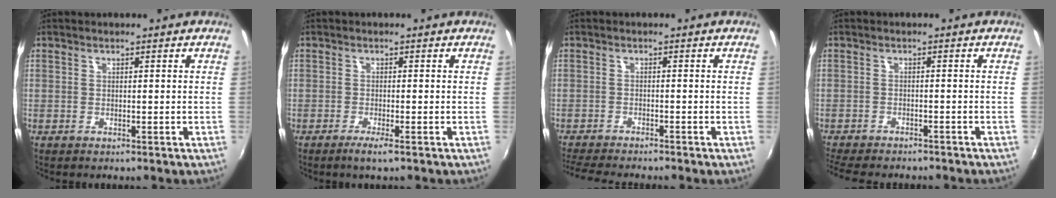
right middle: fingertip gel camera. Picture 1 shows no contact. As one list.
[{"total": 2.2, "force": [-1.5, -0.1, 1.7], "torque": [-0.037, -0.009, -0.030]}, {"total": 6.3, "force": [-5.9, 0.0, 2.3], "torque": [-0.062, -0.023, -0.100]}, {"total": 8.9, "force": [-7.9, 1.9, 3.5], "torque": [-0.089, -0.024, -0.125]}]